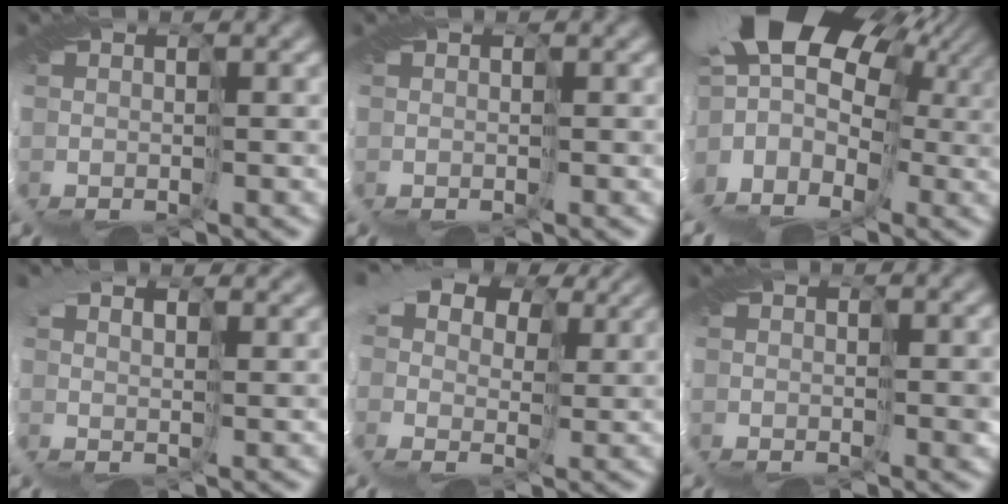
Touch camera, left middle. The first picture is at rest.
{"total": 0.0}
{"total": 12.4, "force": [3.8, 8.4, 8.2], "torque": [-0.174, 0.017, 0.067]}
{"total": 4.3, "force": [4.0, 1.3, 0.9], "torque": [-0.034, 0.013, 0.055]}
{"total": 12.7, "force": [6.3, 8.5, 7.0], "torque": [-0.169, 0.036, 0.086]}
{"total": 0.9, "force": [0.2, 0.4, 0.8], "torque": [-0.019, 0.000, 0.002]}